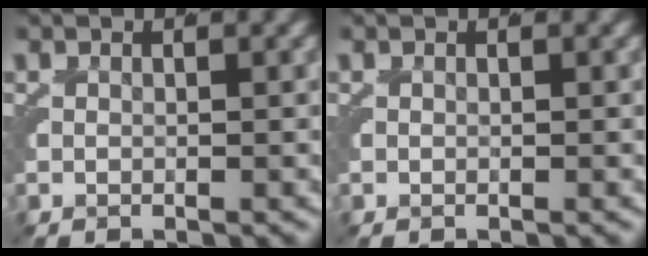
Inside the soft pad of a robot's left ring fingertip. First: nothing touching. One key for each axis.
{"total": 0.0}